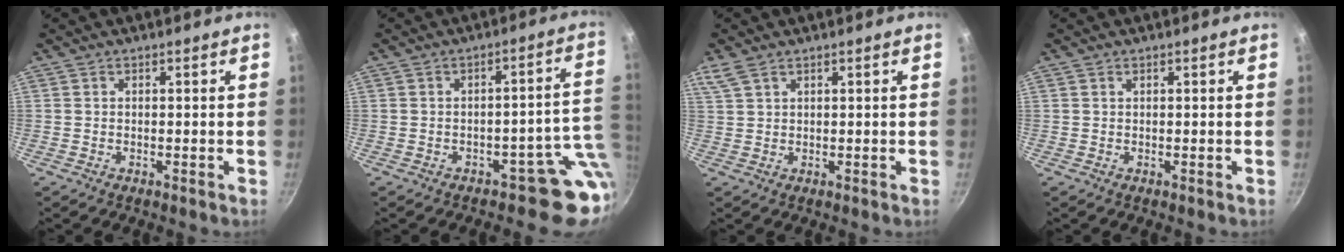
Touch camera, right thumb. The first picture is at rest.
{"total": 7.5, "force": [-1.9, 4.8, 5.4], "torque": [0.011, 0.028, -0.027]}
{"total": 3.0, "force": [2.2, 1.3, 1.7], "torque": [-0.038, 0.000, 0.050]}
{"total": 0.0}